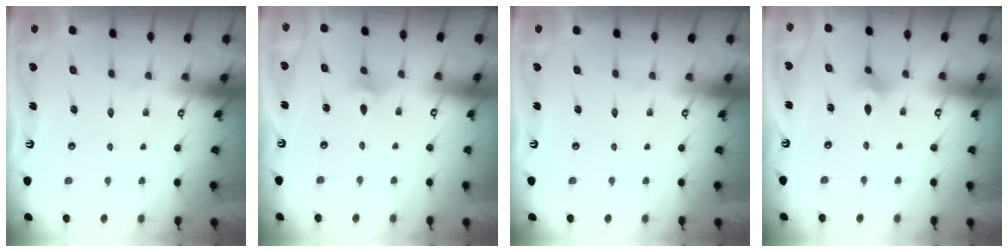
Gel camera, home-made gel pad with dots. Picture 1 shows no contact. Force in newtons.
{"total": 3.0, "press": 2.9, "slide": 0.7}
{"total": 0.0}
{"total": 2.6, "press": 2.6, "slide": 0.5}